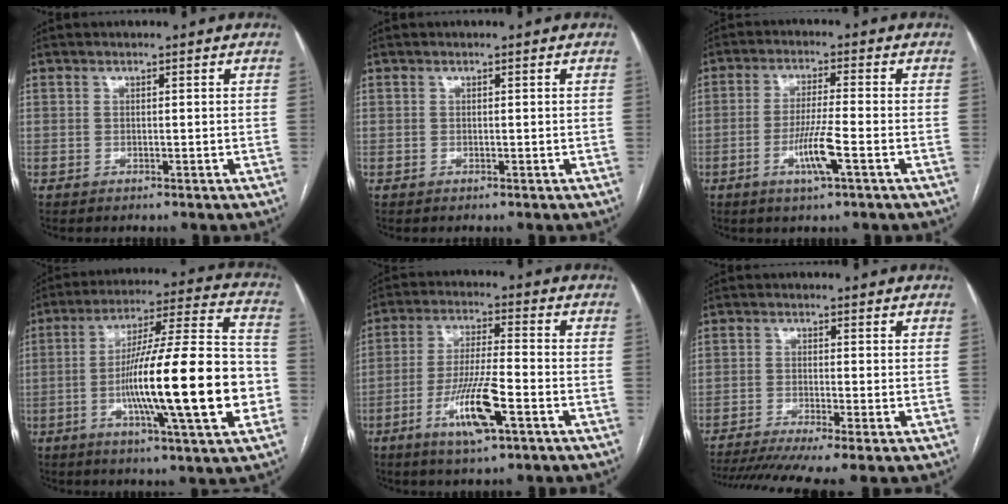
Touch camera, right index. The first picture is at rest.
{"total": 0.0}
{"total": 6.4, "force": [-2.4, -0.2, 6.0], "torque": [-0.114, -0.009, -0.043]}
{"total": 22.7, "force": [-4.9, 1.3, 22.1], "torque": [-0.337, 0.002, -0.076]}
{"total": 10.5, "force": [-4.6, 1.2, 9.4], "torque": [-0.183, -0.010, -0.079]}
{"total": 11.1, "force": [-8.4, 0.3, 7.2], "torque": [-0.113, -0.016, -0.135]}